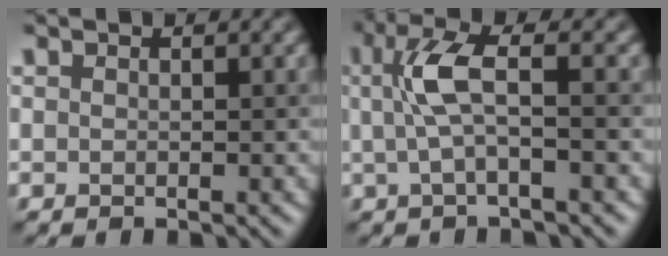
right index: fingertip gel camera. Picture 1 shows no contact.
{"total": 3.9, "force": [0.6, 0.9, 3.8], "torque": [-0.080, 0.014, 0.015]}